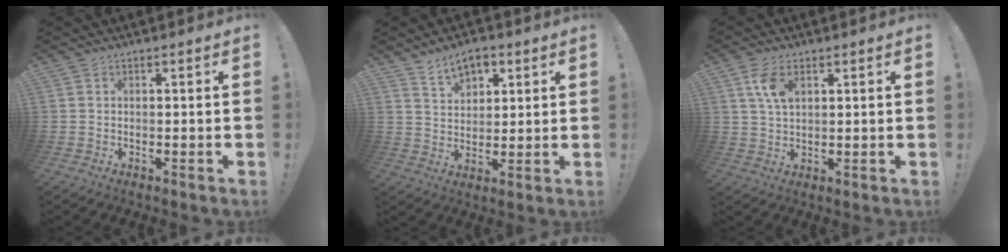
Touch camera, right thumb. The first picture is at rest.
{"total": 7.8, "force": [5.0, 4.8, 3.6], "torque": [-0.054, -0.021, 0.093]}
{"total": 6.7, "force": [2.8, 3.4, 5.0], "torque": [-0.100, -0.005, 0.052]}